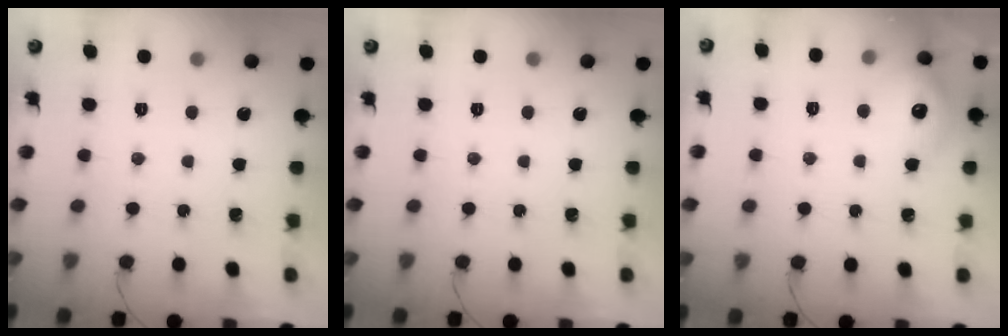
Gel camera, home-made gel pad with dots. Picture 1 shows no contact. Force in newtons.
{"total": 0.0}
{"total": 11.7, "press": 11.6, "slide": 1.2}